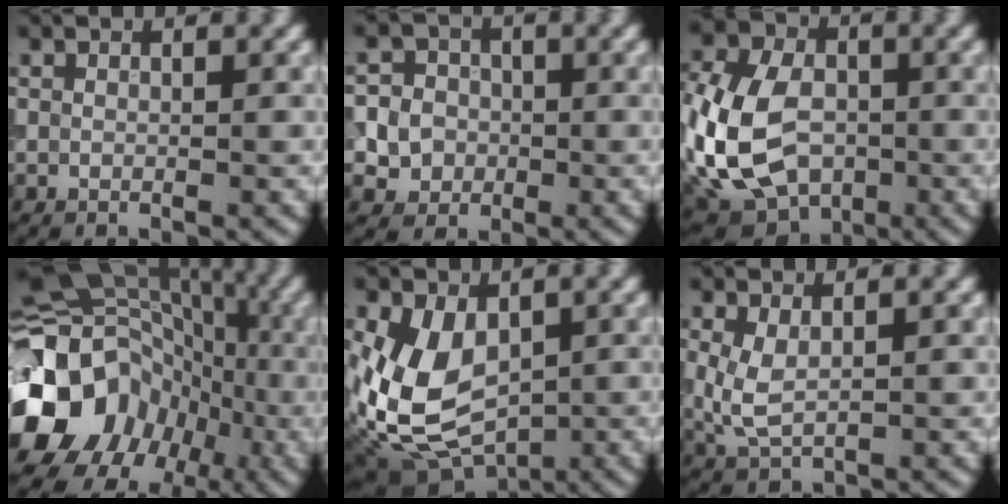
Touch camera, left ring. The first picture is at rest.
{"total": 5.9, "force": [-0.9, 5.7, 1.4], "torque": [-0.009, 0.013, -0.035]}
{"total": 12.5, "force": [-2.1, 9.1, 8.3], "torque": [-0.200, -0.012, -0.051]}
{"total": 16.9, "force": [-4.9, 14.2, 7.7], "torque": [-0.163, 0.004, -0.096]}
{"total": 8.7, "force": [-0.4, 6.0, 6.3], "torque": [-0.139, -0.021, -0.001]}
{"total": 3.0, "force": [0.4, 1.6, 2.4], "torque": [-0.059, 0.001, 0.012]}